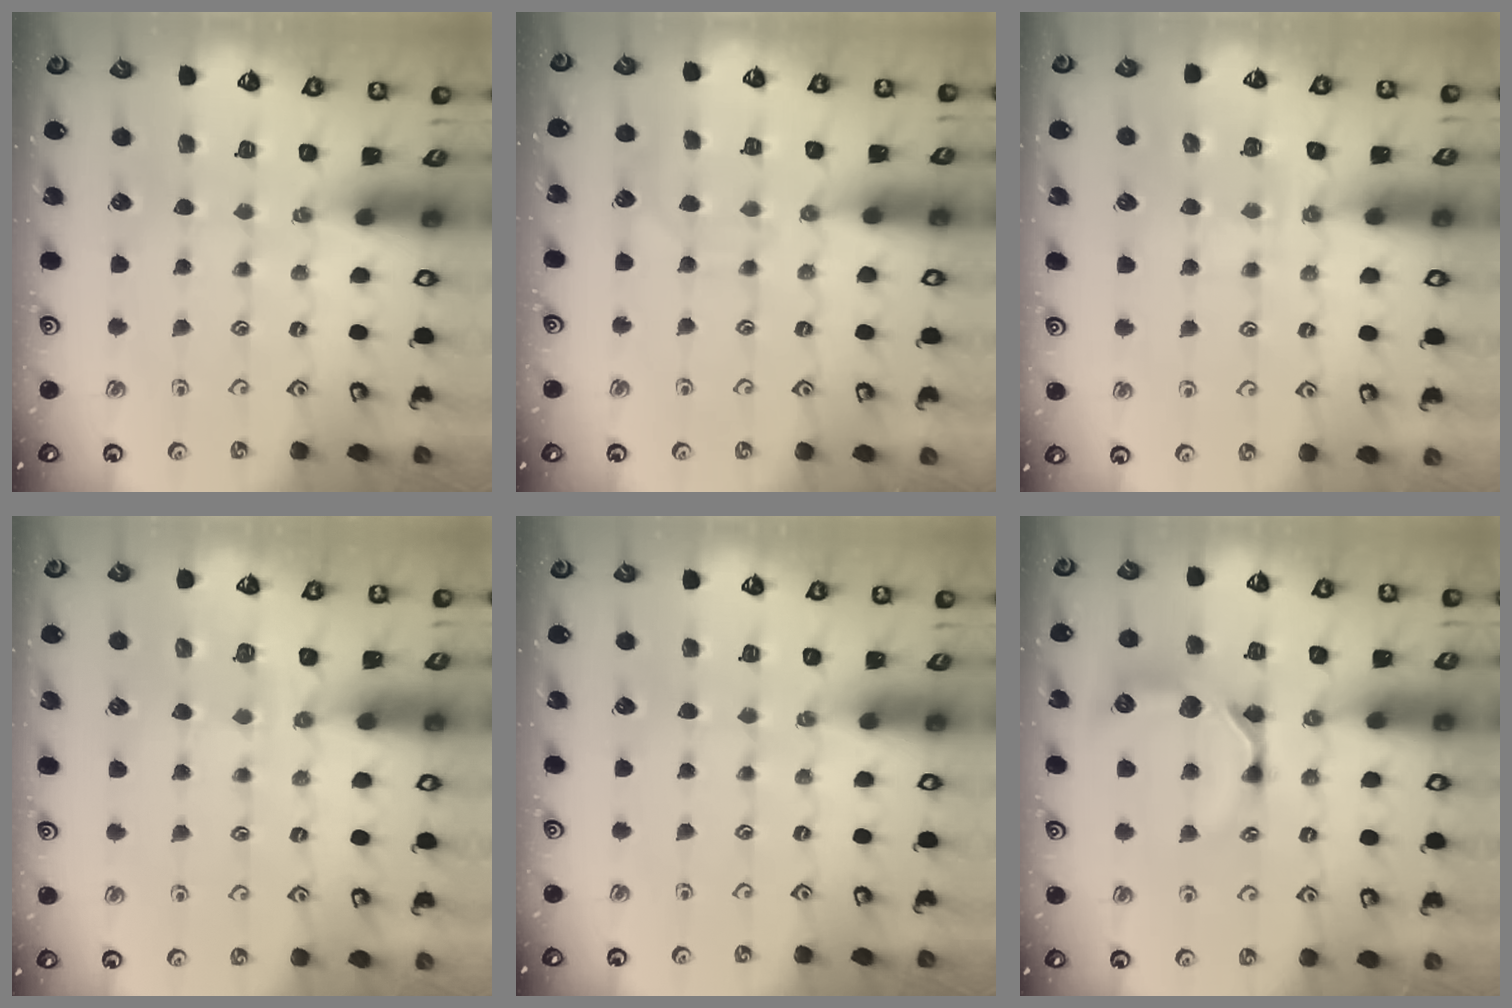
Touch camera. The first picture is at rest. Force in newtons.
{"total": 6.2, "press": 6.2, "slide": 0.5}
{"total": 7.8, "press": 7.8, "slide": 0.5}
{"total": 4.7, "press": 4.6, "slide": 1.2}
{"total": 0.0}
{"total": 11.3, "press": 11.3, "slide": 0.6}